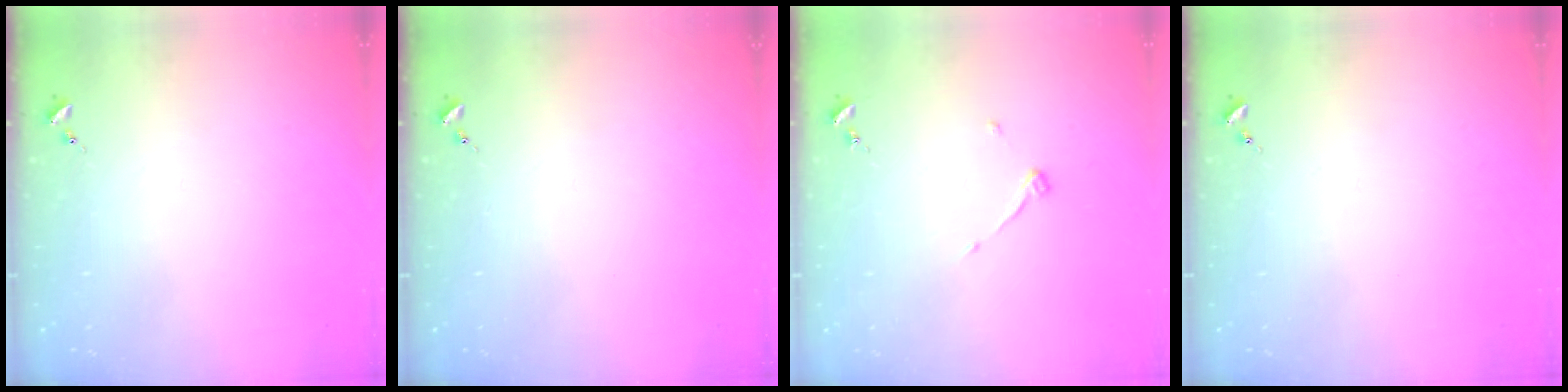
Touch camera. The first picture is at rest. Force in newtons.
{"total": 0.0}
{"total": 3.9, "press": 3.9, "slide": 0.5}
{"total": 0.0}